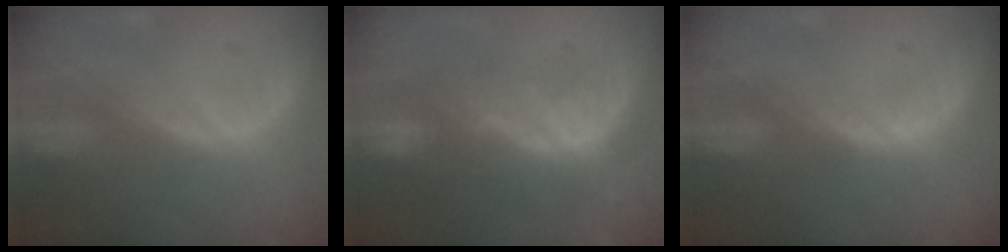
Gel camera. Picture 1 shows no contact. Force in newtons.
{"total": 8.1, "press": 7.3, "slide": 3.6}
{"total": 0.8, "press": 0.7, "slide": 0.2}